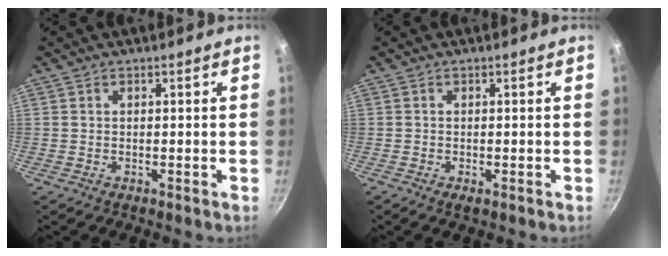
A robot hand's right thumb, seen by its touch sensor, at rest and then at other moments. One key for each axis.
{"total": 0.9, "fx": -0.4, "fy": 0.4, "fz": 0.7, "tx": -0.013, "ty": -0.003, "tz": -0.008}